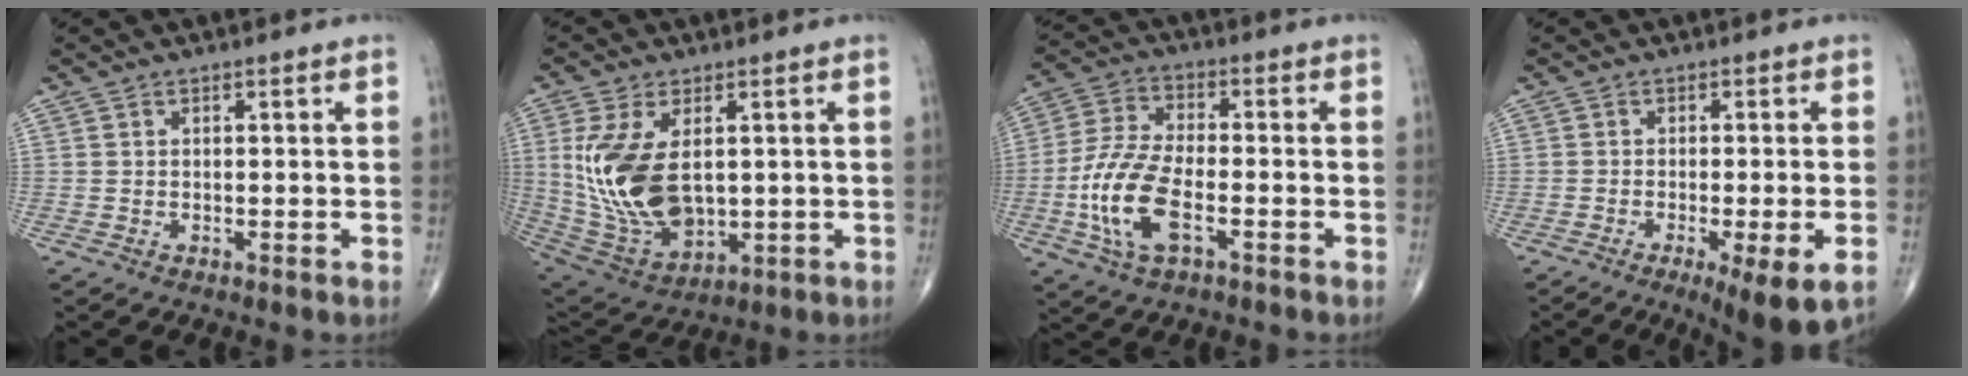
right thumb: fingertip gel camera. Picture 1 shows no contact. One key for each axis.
{"total": 16.5, "fx": 1.8, "fy": 9.3, "fz": 13.5, "tx": -0.271, "ty": -0.017, "tz": 0.058}
{"total": 12.7, "fx": -3.9, "fy": 5.6, "fz": 10.7, "tx": -0.234, "ty": 0.016, "tz": -0.075}
{"total": 7.9, "fx": -3.5, "fy": 1.1, "fz": 7.0, "tx": -0.108, "ty": -0.009, "tz": -0.049}